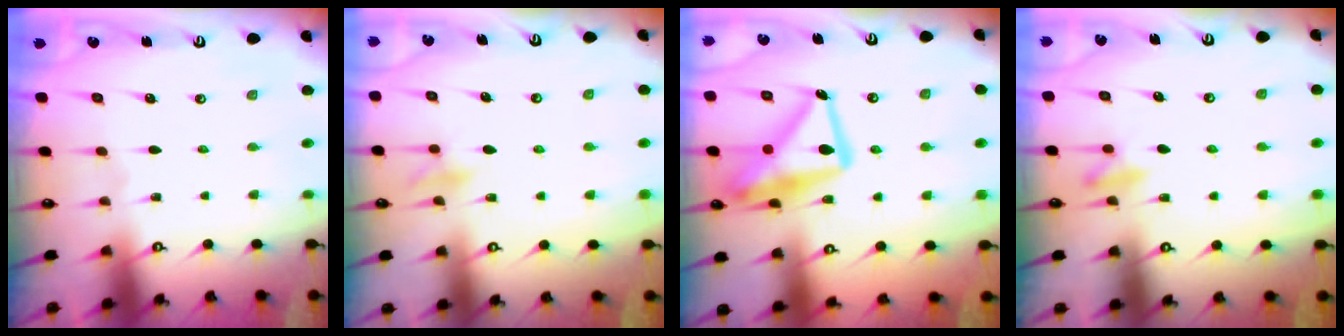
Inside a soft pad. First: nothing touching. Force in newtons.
{"total": 9.0, "press": 9.0, "slide": 0.3}
{"total": 18.9, "press": 18.8, "slide": 1.9}
{"total": 7.7, "press": 7.6, "slide": 1.1}